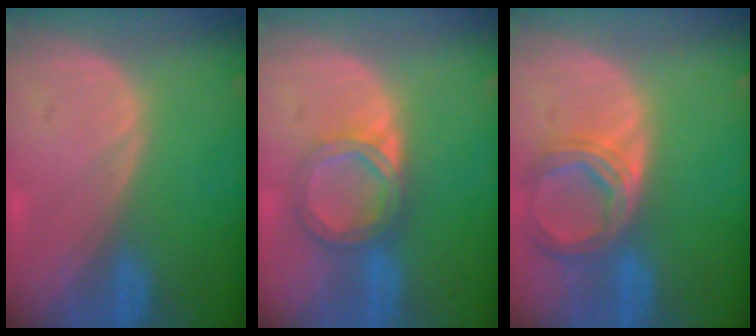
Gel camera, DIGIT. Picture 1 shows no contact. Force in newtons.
{"total": 5.9, "press": 5.2, "slide": 2.7}
{"total": 6.9, "press": 6.4, "slide": 2.7}